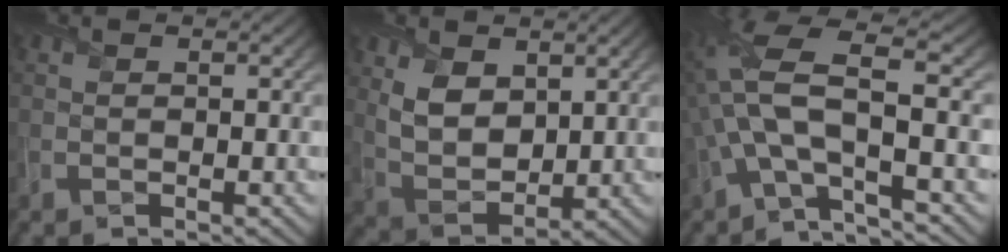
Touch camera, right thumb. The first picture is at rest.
{"total": 6.8, "force": [2.7, 4.4, 4.5], "torque": [-0.109, -0.010, 0.052]}
{"total": 11.4, "force": [-1.8, 4.1, 10.5], "torque": [-0.233, 0.003, -0.052]}